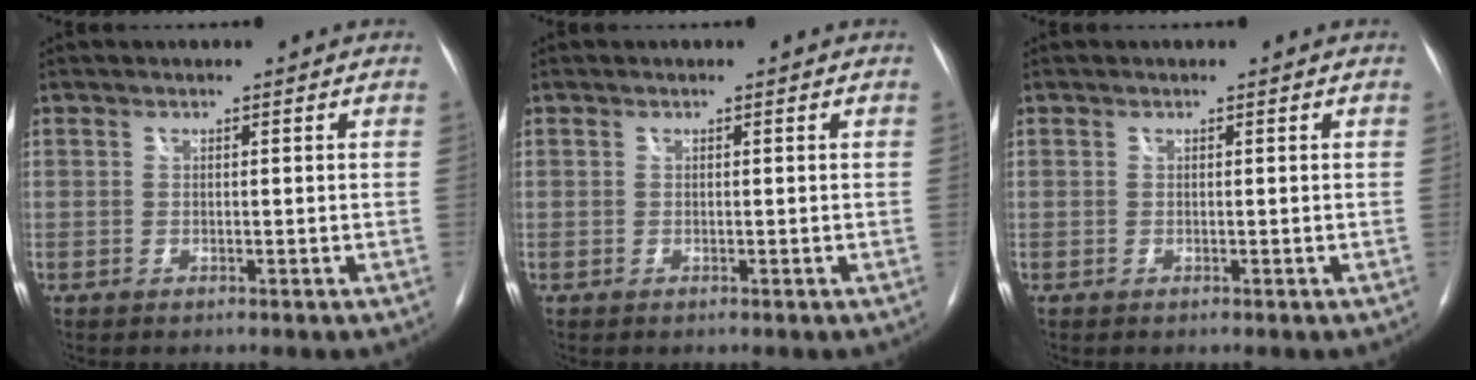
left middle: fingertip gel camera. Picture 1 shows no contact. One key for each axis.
{"total": 0.0}
{"total": 0.0}